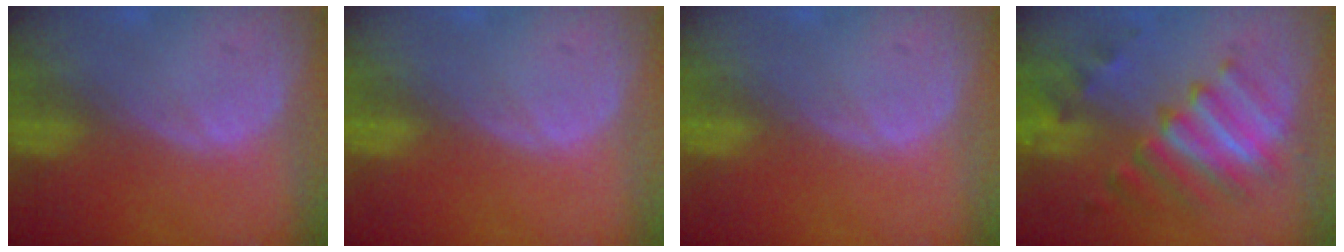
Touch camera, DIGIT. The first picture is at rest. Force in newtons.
{"total": 0.0}
{"total": 0.0}
{"total": 9.6, "press": 8.4, "slide": 4.7}